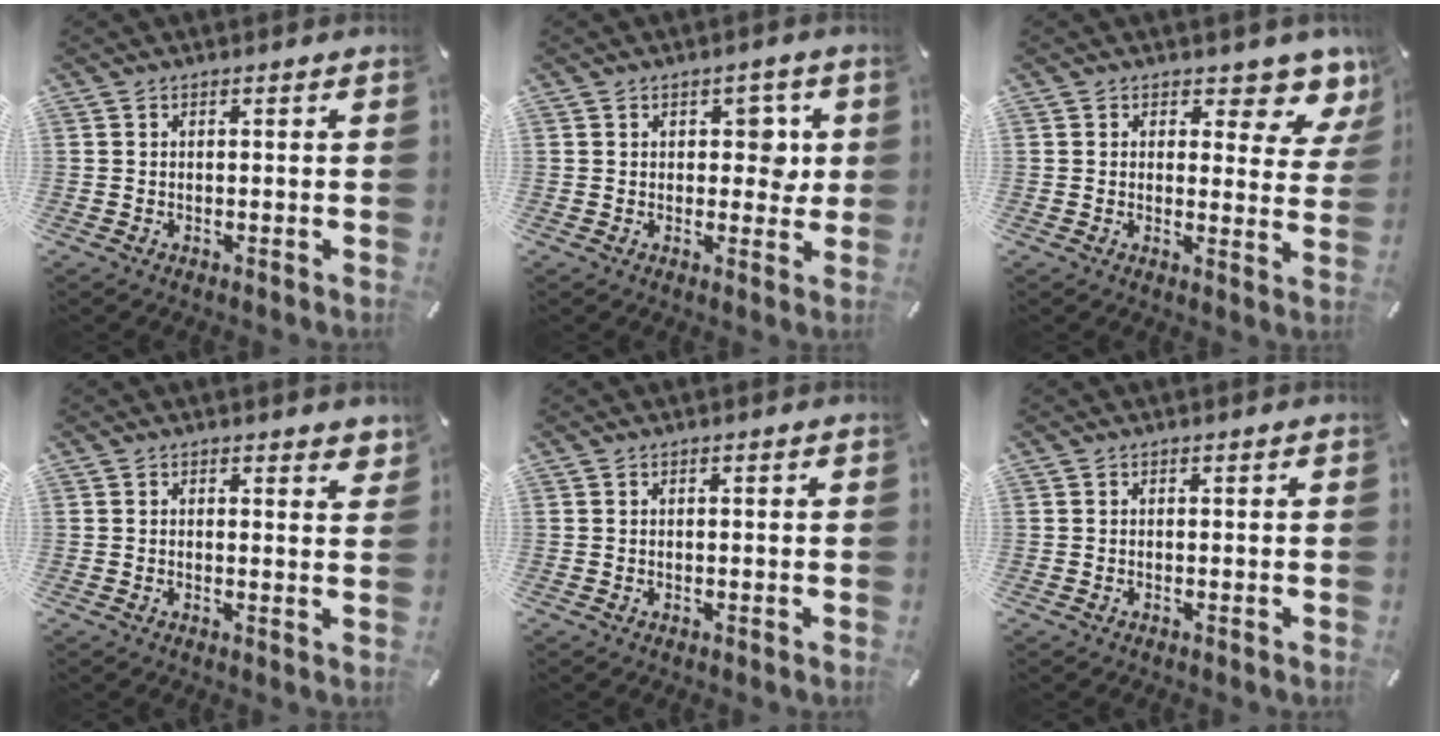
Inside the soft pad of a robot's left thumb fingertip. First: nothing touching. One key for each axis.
{"total": 5.9, "fx": 1.5, "fy": 4.0, "fz": 4.2, "tx": -0.040, "ty": -0.008, "tz": 0.015}
{"total": 7.4, "fx": 5.6, "fy": 3.5, "fz": 3.3, "tx": -0.020, "ty": -0.050, "tz": 0.093}
{"total": 1.4, "fx": 1.1, "fy": 0.6, "fz": 0.6, "tx": 0.003, "ty": -0.005, "tz": 0.018}
{"total": 0.0}
{"total": 0.0}